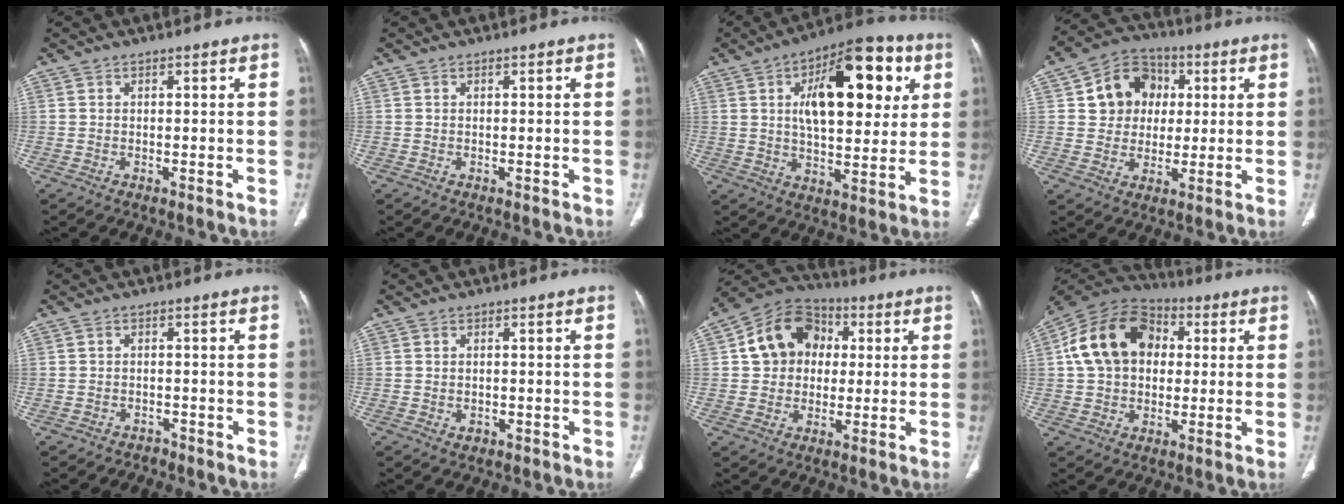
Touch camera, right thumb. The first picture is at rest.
{"total": 0.0}
{"total": 21.5, "force": [6.3, 10.2, 17.8], "torque": [-0.215, 0.000, 0.090]}
{"total": 11.5, "force": [2.7, 10.0, 5.0], "torque": [-0.041, 0.005, 0.040]}
{"total": 1.5, "force": [-1.2, 1.0, -0.3], "torque": [-0.003, 0.008, -0.022]}
{"total": 1.4, "force": [-0.4, 1.1, 0.7], "torque": [-0.008, 0.002, 0.001]}
{"total": 13.2, "force": [2.1, 11.1, 6.9], "torque": [-0.087, 0.016, 0.027]}
{"total": 17.0, "force": [2.8, 12.8, 10.8], "torque": [-0.174, 0.023, 0.039]}